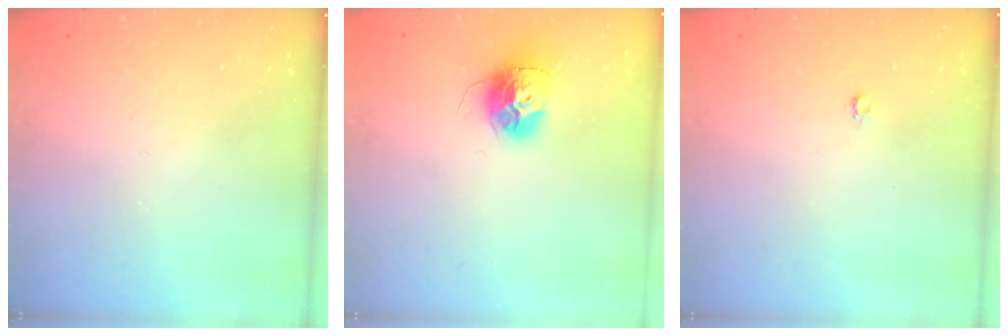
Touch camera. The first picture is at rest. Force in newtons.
{"total": 14.0, "press": 13.9, "slide": 1.1}
{"total": 2.2, "press": 2.2, "slide": 0.2}